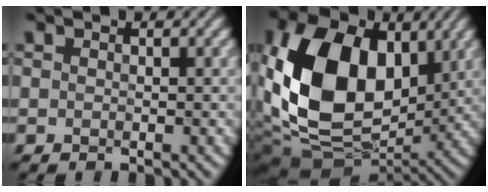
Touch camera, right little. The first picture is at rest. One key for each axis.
{"total": 14.8, "fx": 1.5, "fy": 10.1, "fz": 10.7, "tx": -0.226, "ty": -0.007, "tz": 0.027}